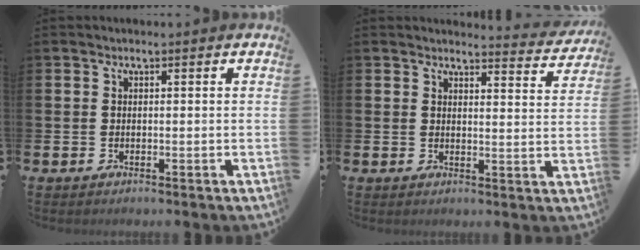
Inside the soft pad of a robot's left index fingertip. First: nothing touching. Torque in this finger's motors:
{"motor_torque": [1.00, -1.13, 0.08, 0.00]}